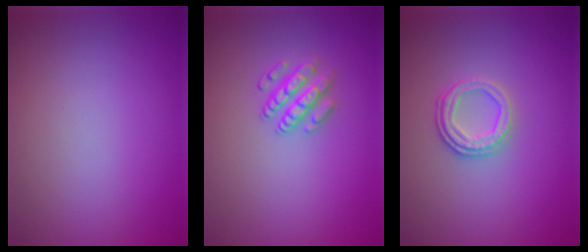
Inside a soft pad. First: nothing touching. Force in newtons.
{"total": 2.4, "press": 2.3, "slide": 0.6}
{"total": 2.6, "press": 2.3, "slide": 1.1}